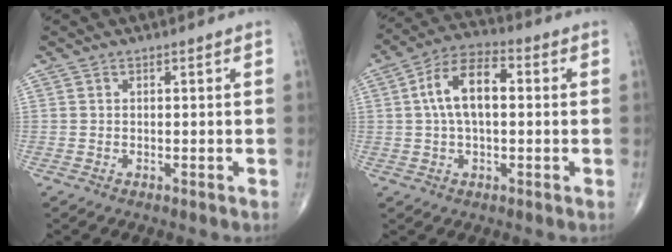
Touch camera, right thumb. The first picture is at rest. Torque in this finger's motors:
{"motor_torque": [0.57, 2.60, 0.84, -0.03, 0.16]}